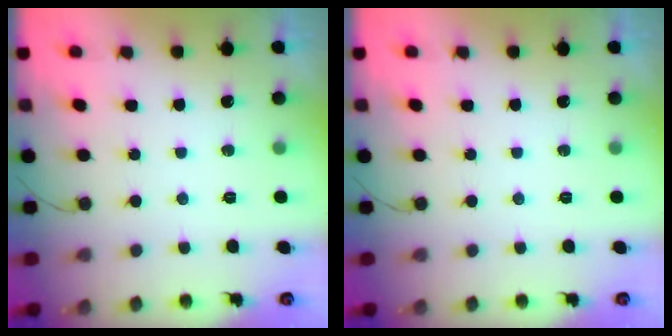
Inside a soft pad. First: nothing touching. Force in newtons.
{"total": 0.0}